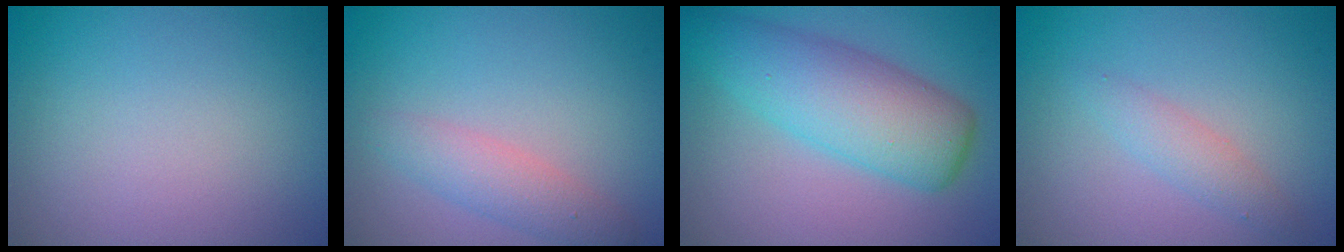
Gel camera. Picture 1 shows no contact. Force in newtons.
{"total": 2.6, "press": 2.6, "slide": 0.2}
{"total": 6.9, "press": 6.9, "slide": 0.1}
{"total": 1.8, "press": 1.8, "slide": 0.1}